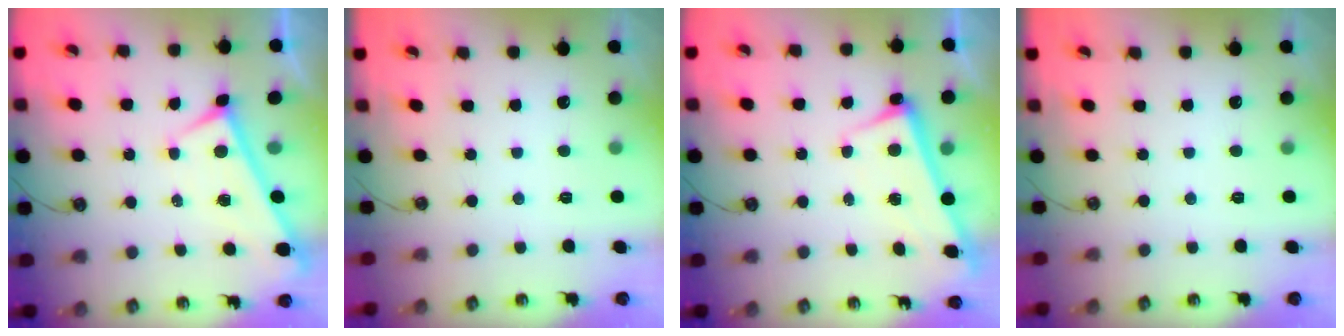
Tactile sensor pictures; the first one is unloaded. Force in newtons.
{"total": 0.0}
{"total": 2.8, "press": 2.7, "slide": 0.4}
{"total": 0.0}